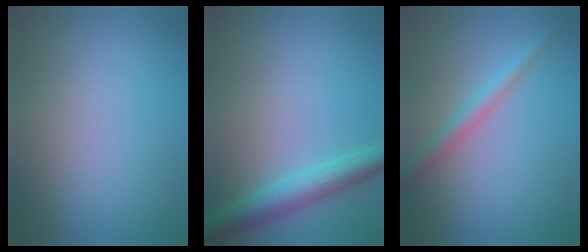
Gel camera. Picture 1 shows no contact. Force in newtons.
{"total": 4.3, "press": 4.3, "slide": 0.1}
{"total": 2.4, "press": 2.4, "slide": 0.1}